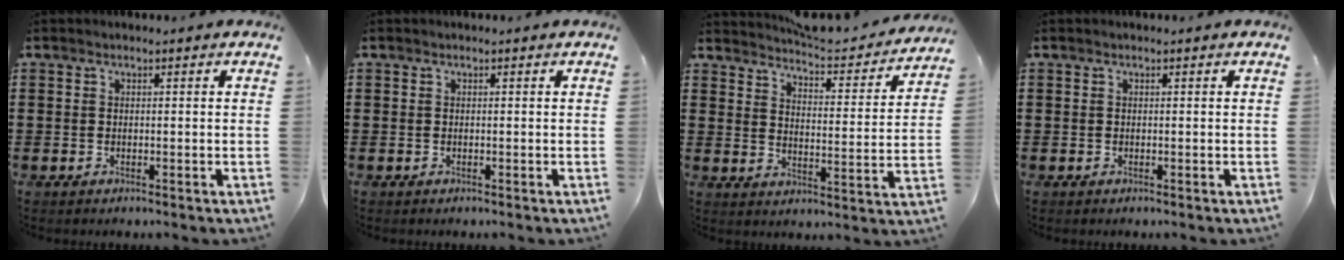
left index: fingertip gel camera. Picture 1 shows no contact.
{"total": 0.0}
{"total": 4.6, "force": [4.5, 0.2, 0.7], "torque": [-0.024, -0.044, 0.071]}
{"total": 0.0}